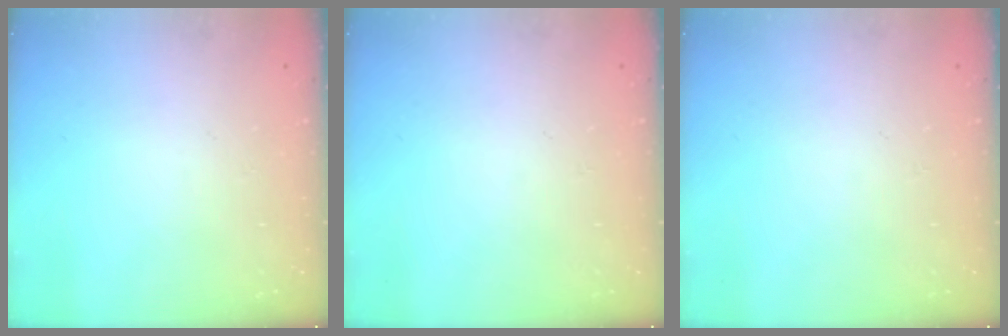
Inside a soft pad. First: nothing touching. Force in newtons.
{"total": 0.0}
{"total": 0.0}